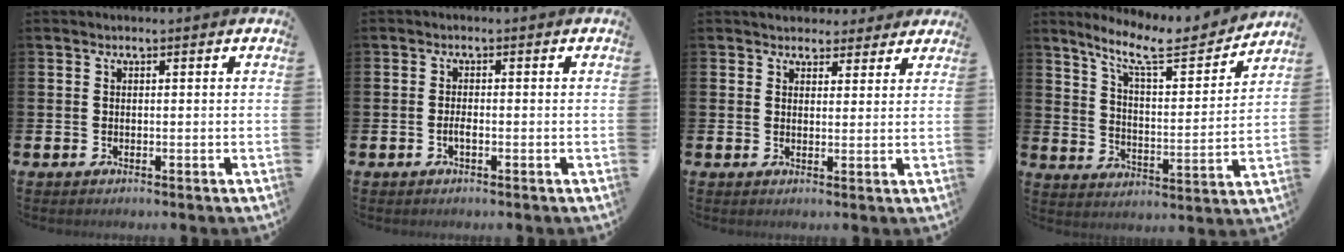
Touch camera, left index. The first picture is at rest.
{"total": 1.2, "force": [-0.5, 0.3, 1.0], "torque": [-0.025, 0.002, -0.008]}
{"total": 3.6, "force": [3.2, 1.8, -0.1], "torque": [0.008, -0.019, 0.053]}
{"total": 9.6, "force": [8.3, 1.8, 4.4], "torque": [-0.104, -0.052, 0.141]}